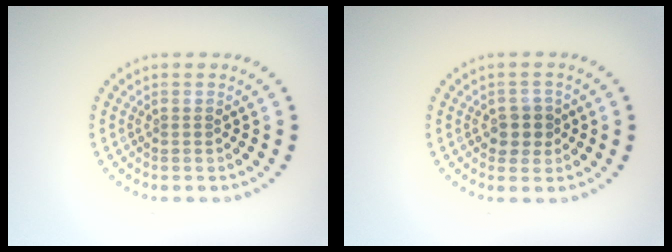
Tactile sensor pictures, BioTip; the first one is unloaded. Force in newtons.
{"total": 2.2, "press": 2.0, "slide": 0.9}